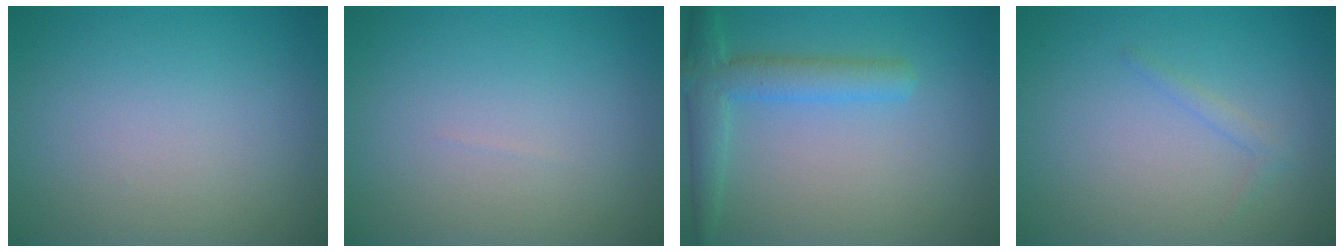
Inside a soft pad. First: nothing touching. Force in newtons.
{"total": 0.0}
{"total": 3.8, "press": 3.8, "slide": 0.2}
{"total": 0.8, "press": 0.8, "slide": 0.1}